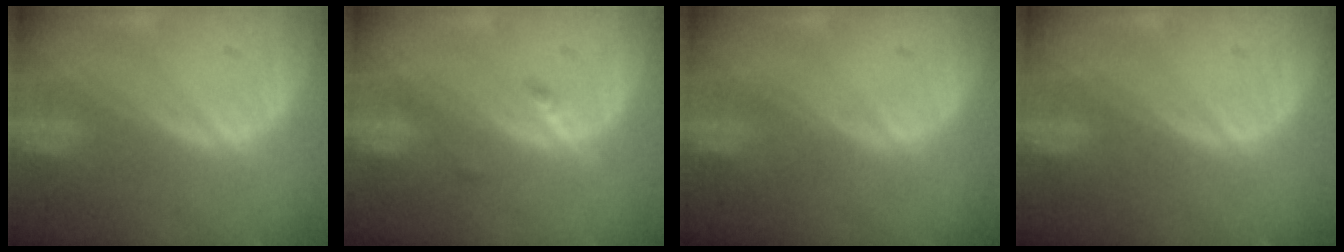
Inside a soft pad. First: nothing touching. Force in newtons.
{"total": 2.2, "press": 1.8, "slide": 1.3}
{"total": 0.0}
{"total": 0.0}